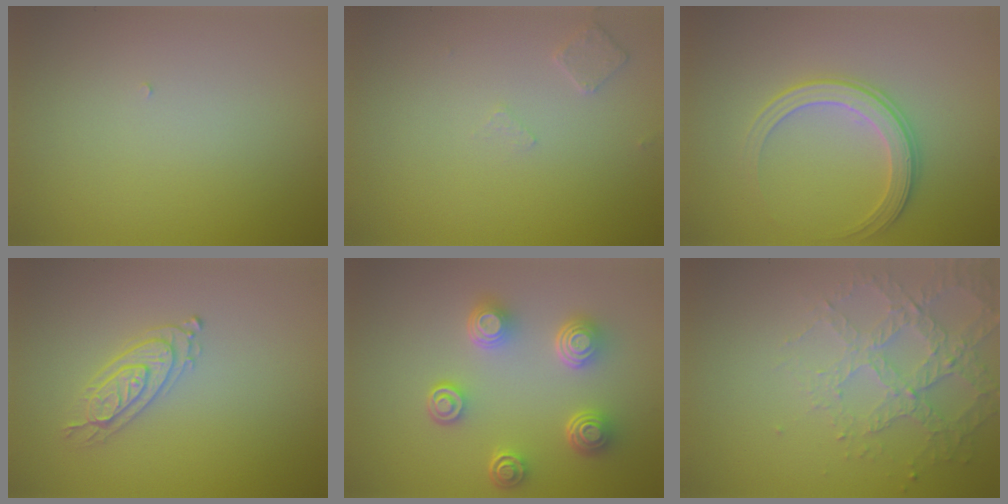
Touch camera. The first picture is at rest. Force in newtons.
{"total": 1.2, "press": 1.1, "slide": 0.3}
{"total": 3.0, "press": 2.8, "slide": 0.9}
{"total": 2.2, "press": 2.1, "slide": 0.4}
{"total": 5.0, "press": 3.8, "slide": 3.3}
{"total": 4.2, "press": 3.1, "slide": 2.9}